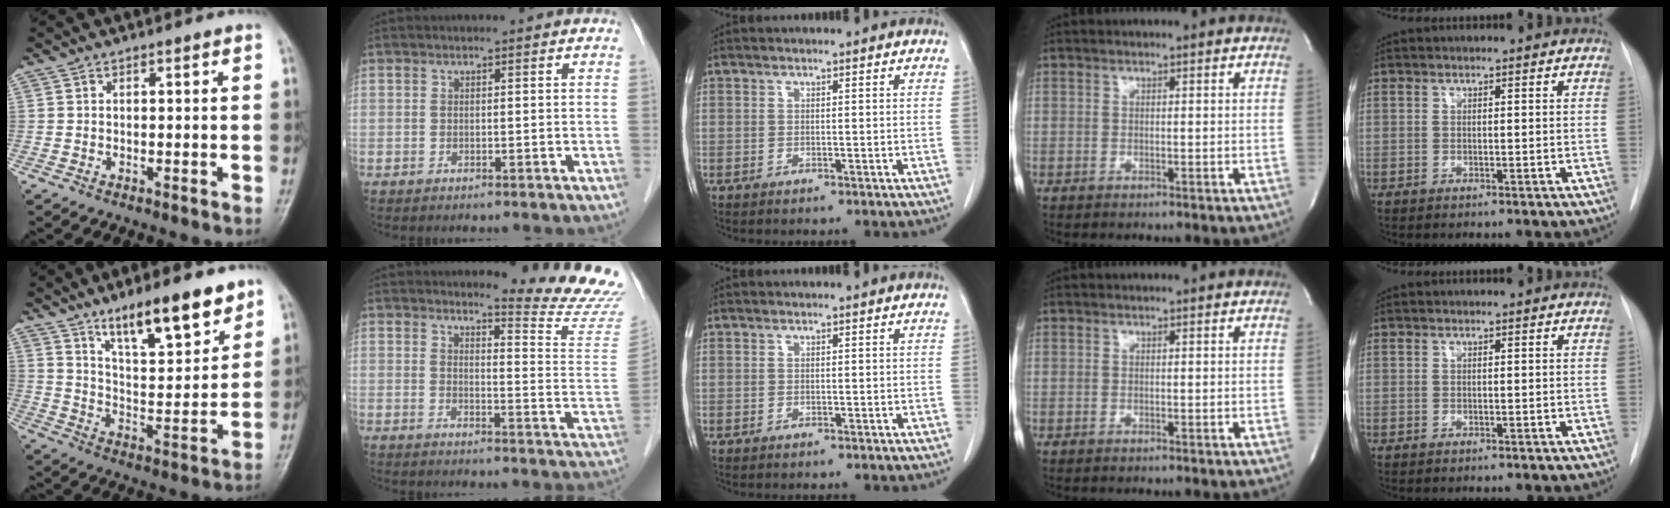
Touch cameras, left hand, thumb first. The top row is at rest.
{"thumb": {"total": 14.9, "force": [10.2, 4.2, 9.9], "torque": [-0.129, -0.062, 0.176]}, "index": {"total": 12.8, "force": [12.6, -1.5, 1.9], "torque": [-0.016, -0.135, 0.129]}}